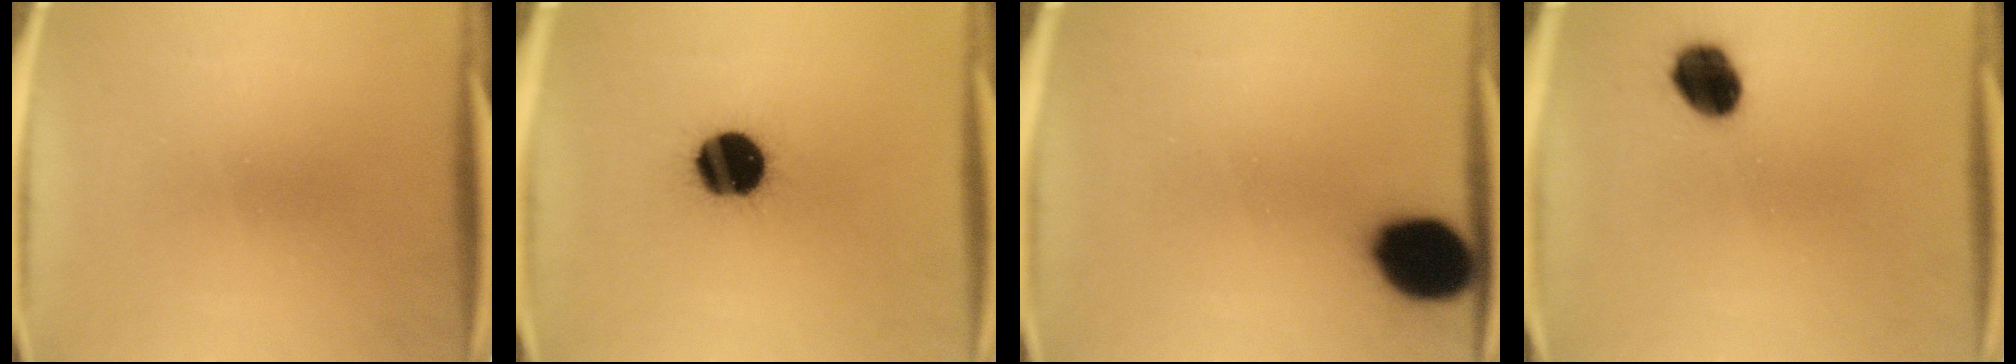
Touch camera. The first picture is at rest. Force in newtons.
{"total": 16.0}
{"total": 14.6}
{"total": 8.5}